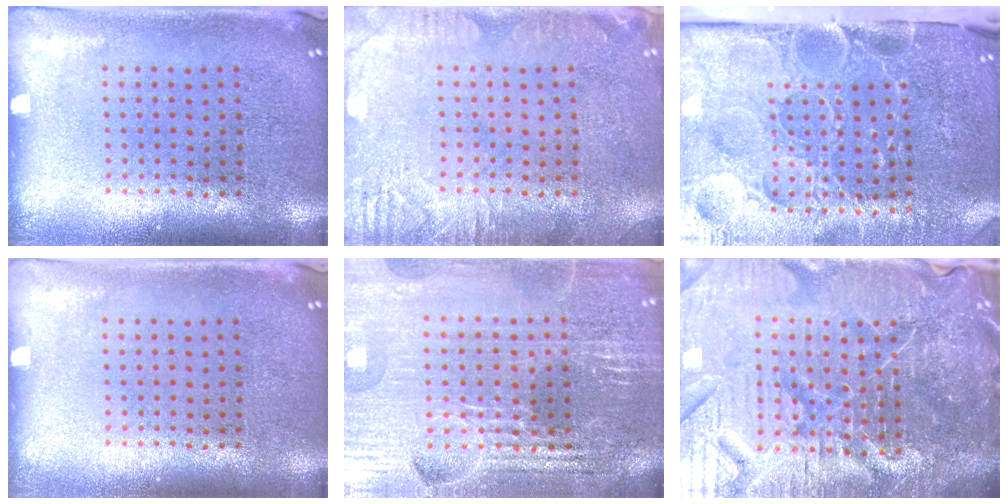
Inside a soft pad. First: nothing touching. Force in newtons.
{"total": 2.8, "press": 2.7, "slide": 0.4}
{"total": 5.2, "press": 4.2, "slide": 3.1}
{"total": 0.0}
{"total": 4.2, "press": 4.0, "slide": 1.1}
{"total": 7.1, "press": 6.3, "slide": 3.3}